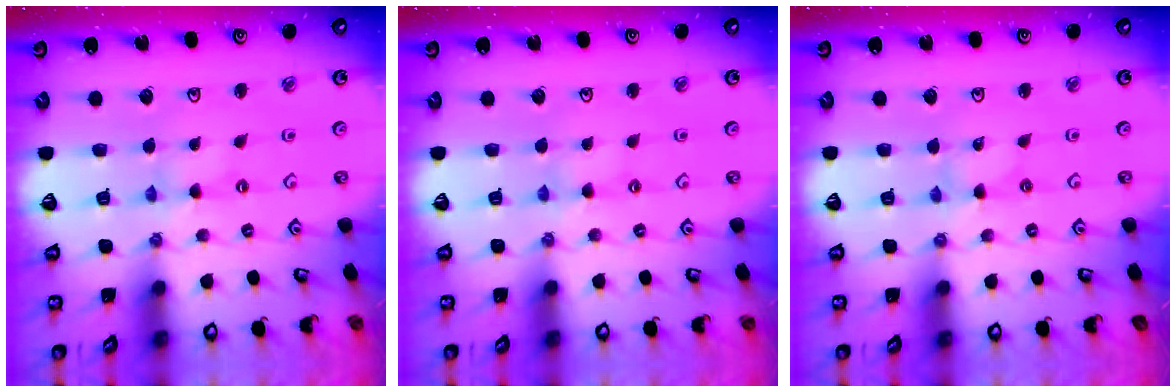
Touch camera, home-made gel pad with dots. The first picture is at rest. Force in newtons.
{"total": 2.0, "press": 2.0, "slide": 0.4}
{"total": 0.0}